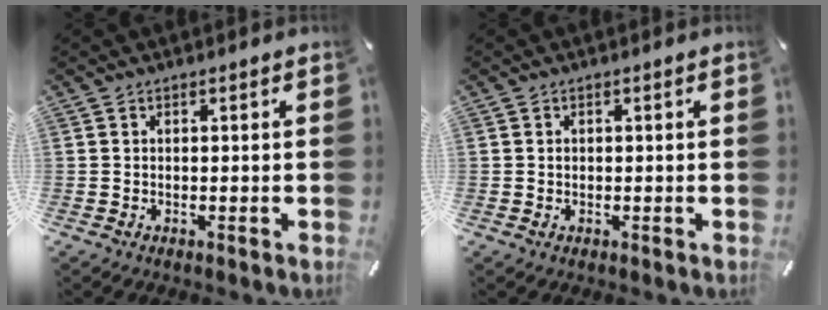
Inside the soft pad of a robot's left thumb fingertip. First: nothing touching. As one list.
[{"total": 0.6, "force": [0.0, 0.6, 0.2], "torque": [-0.003, 0.005, -0.001]}]